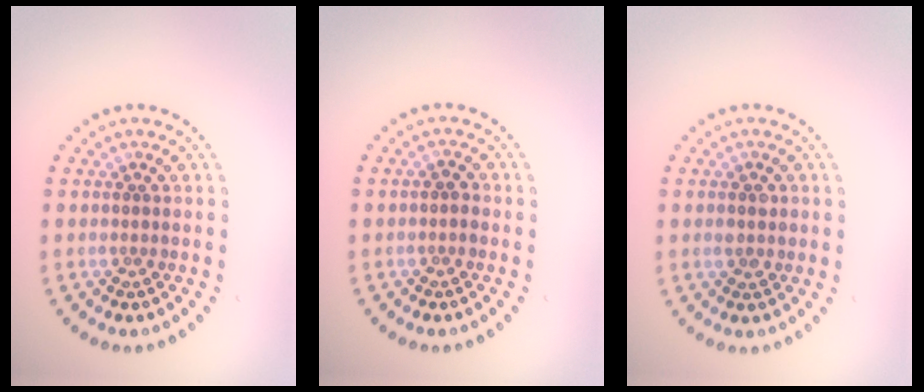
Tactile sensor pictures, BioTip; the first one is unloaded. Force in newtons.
{"total": 0.7, "press": 0.7, "slide": 0.0}
{"total": 1.0, "press": 1.0, "slide": 0.1}